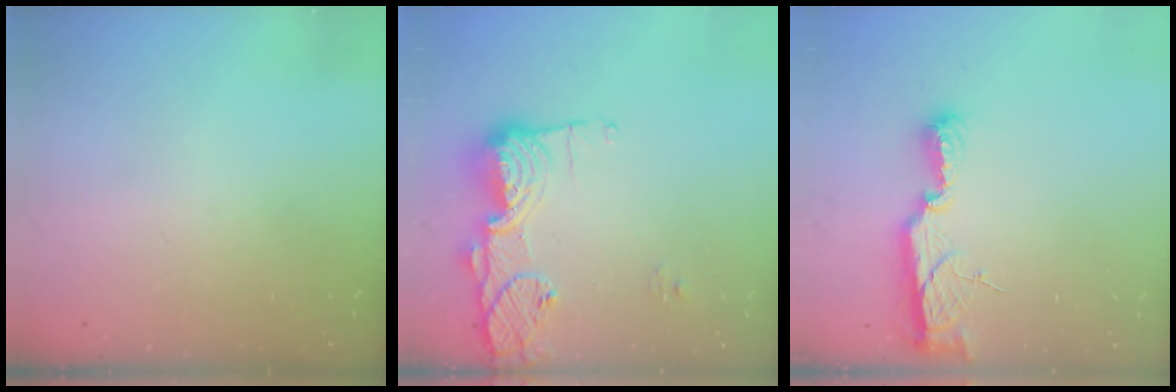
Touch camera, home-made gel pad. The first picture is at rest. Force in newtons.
{"total": 14.2, "press": 14.2, "slide": 1.5}
{"total": 9.5, "press": 9.2, "slide": 2.7}